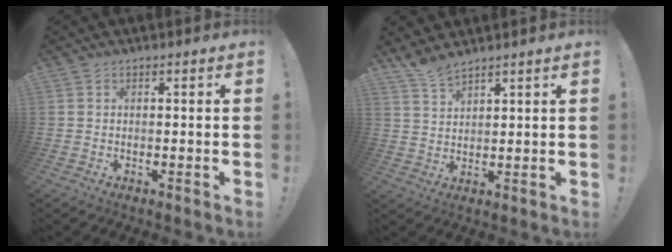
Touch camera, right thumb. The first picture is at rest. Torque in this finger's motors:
{"motor_torque": [-0.13, 0.06, 0.09, 0.00, 0.15]}